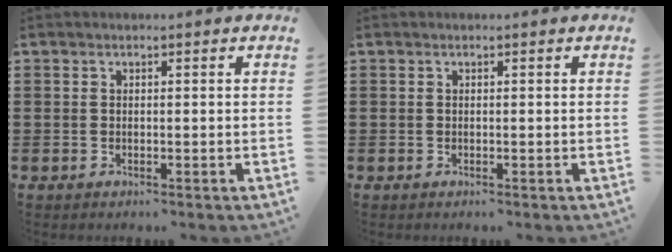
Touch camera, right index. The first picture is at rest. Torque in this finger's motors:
{"motor_torque": [0.00, 0.00, 0.00, 0.00]}